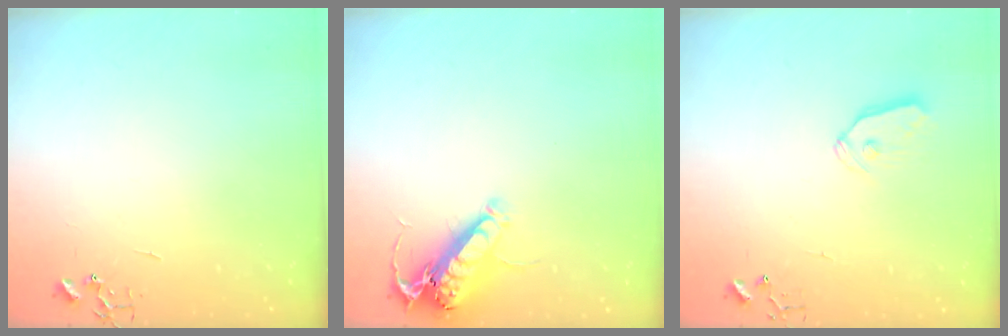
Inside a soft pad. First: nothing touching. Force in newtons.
{"total": 14.4, "press": 14.2, "slide": 2.0}
{"total": 7.2, "press": 7.2, "slide": 0.4}